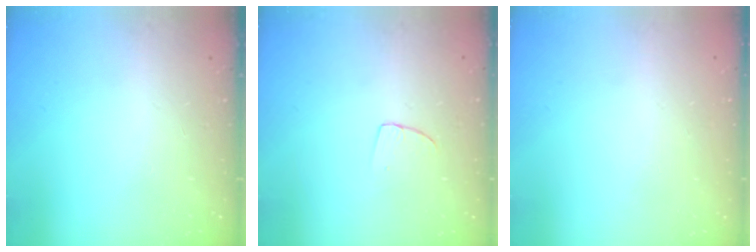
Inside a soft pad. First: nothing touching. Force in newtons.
{"total": 2.9, "press": 2.9, "slide": 0.2}
{"total": 0.0}